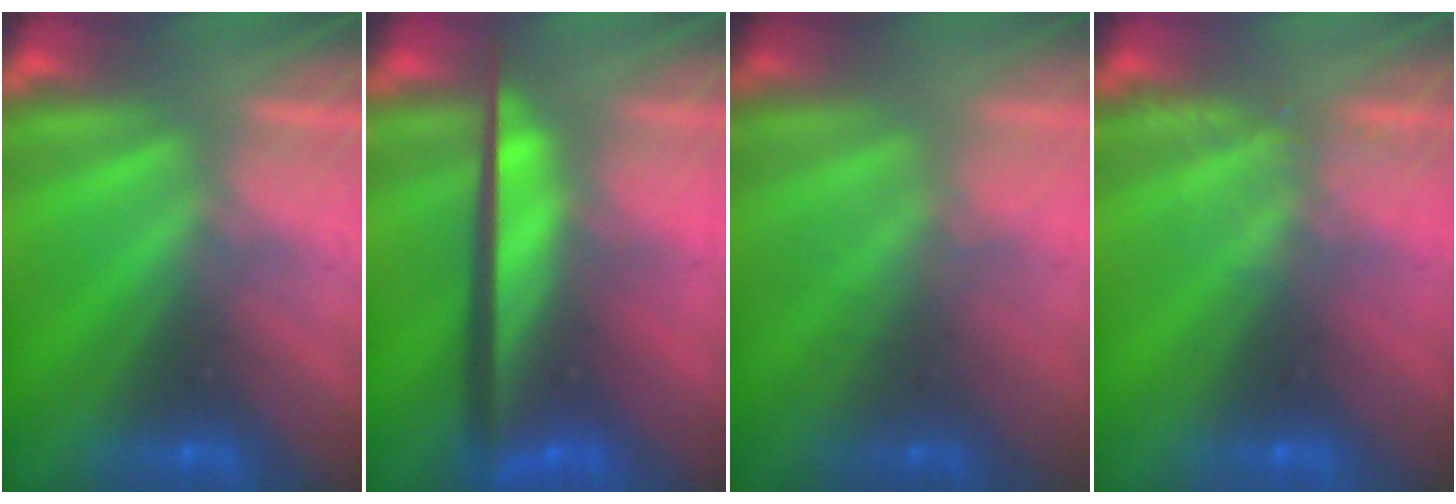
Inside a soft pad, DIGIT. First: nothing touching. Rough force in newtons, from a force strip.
{"total": 10.3}
{"total": 1.8}
{"total": 2.2}